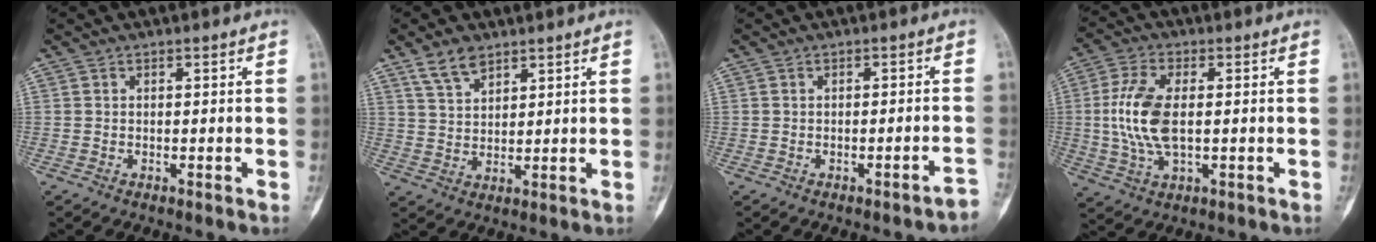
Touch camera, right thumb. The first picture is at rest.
{"total": 5.4, "force": [4.0, 2.6, 2.5], "torque": [-0.035, -0.020, 0.083]}
{"total": 2.2, "force": [-1.8, 0.0, 1.2], "torque": [-0.015, 0.019, -0.019]}
{"total": 11.0, "force": [0.3, 5.5, 9.6], "torque": [-0.210, 0.002, 0.008]}